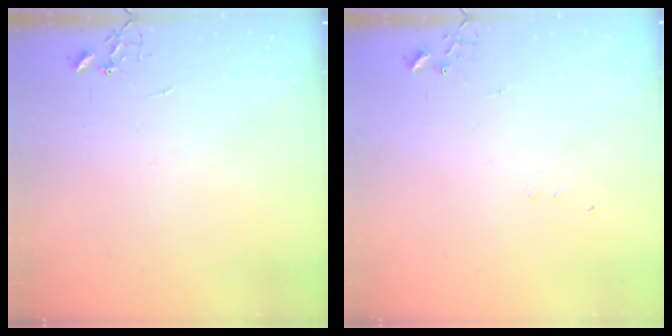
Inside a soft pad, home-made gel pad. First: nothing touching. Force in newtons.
{"total": 4.9, "press": 4.9, "slide": 0.3}